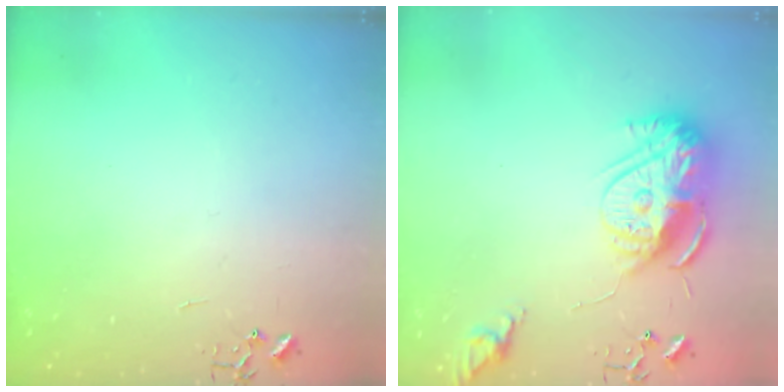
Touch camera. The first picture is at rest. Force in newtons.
{"total": 15.2, "press": 15.2, "slide": 1.4}